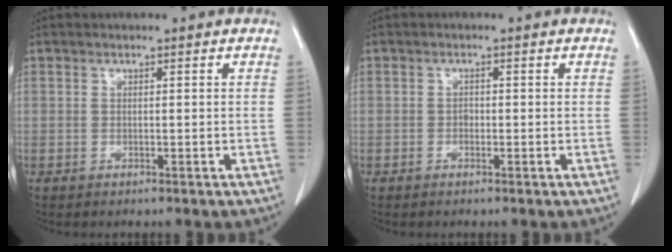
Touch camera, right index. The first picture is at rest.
{"total": 0.9, "force": [-0.3, 0.6, 0.5], "torque": [-0.006, 0.004, -0.006]}